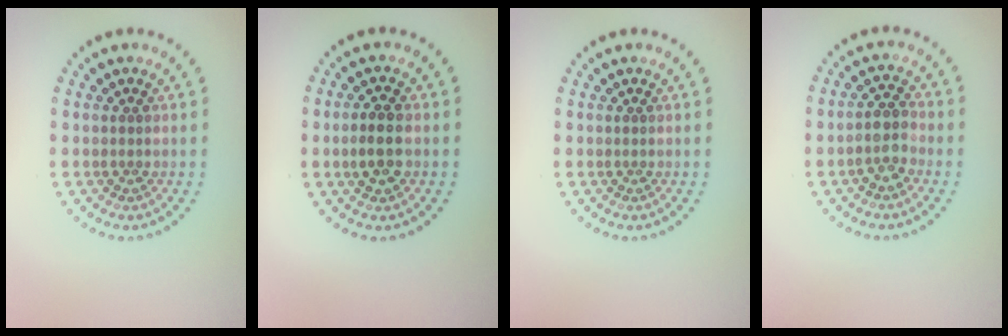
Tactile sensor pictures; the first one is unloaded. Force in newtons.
{"total": 2.8, "press": 2.7, "slide": 0.3}
{"total": 0.0}
{"total": 2.3, "press": 2.1, "slide": 0.8}